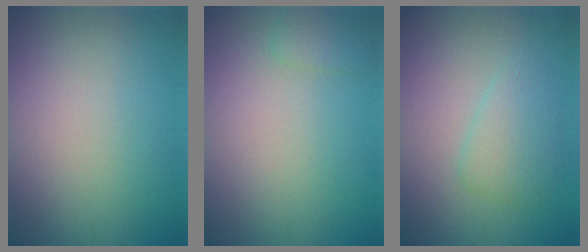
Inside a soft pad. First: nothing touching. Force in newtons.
{"total": 1.3, "press": 1.3, "slide": 0.1}
{"total": 2.6, "press": 2.6, "slide": 0.1}